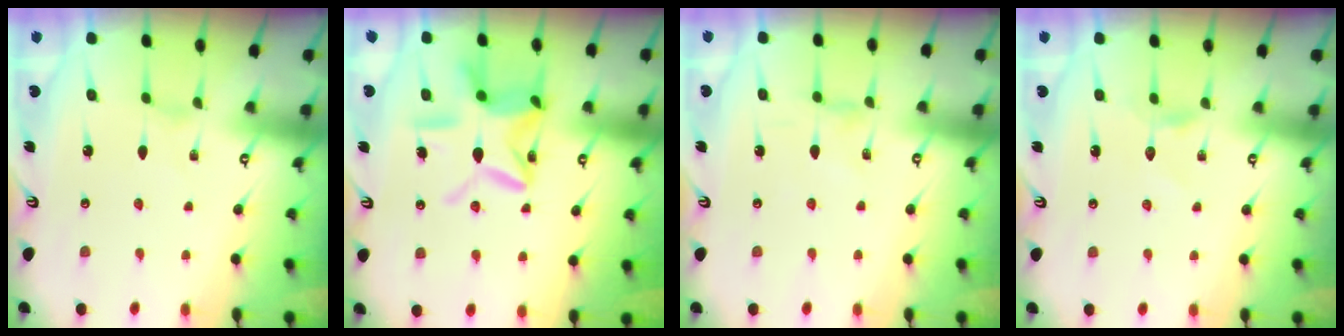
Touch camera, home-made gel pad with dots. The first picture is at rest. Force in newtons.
{"total": 14.1, "press": 14.1, "slide": 1.1}
{"total": 0.8, "press": 0.8, "slide": 0.3}
{"total": 3.4, "press": 3.4, "slide": 0.3}